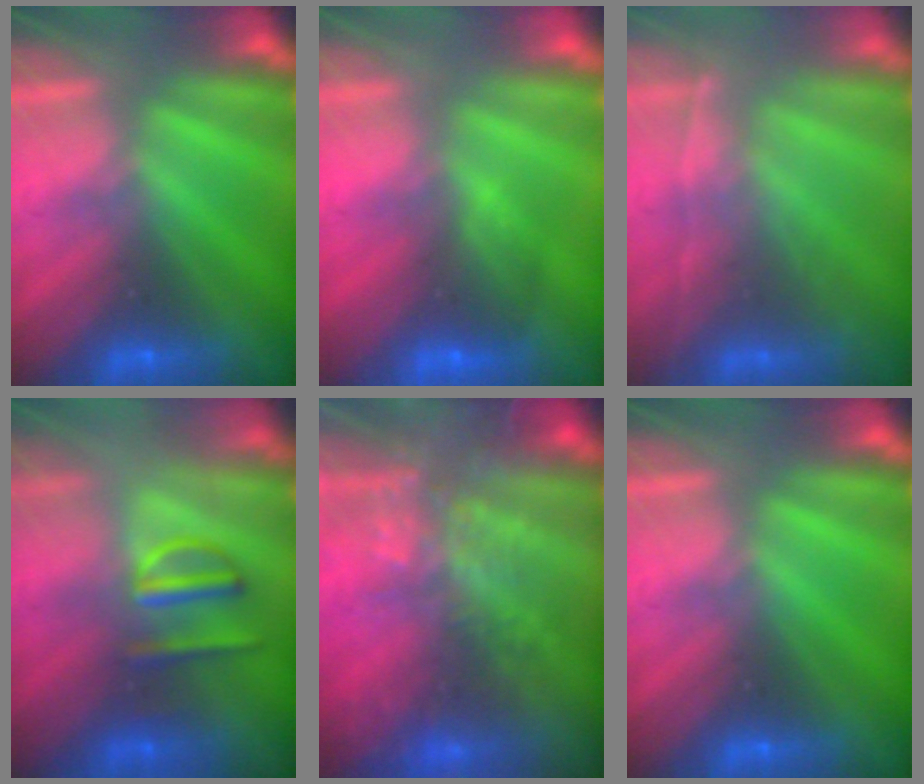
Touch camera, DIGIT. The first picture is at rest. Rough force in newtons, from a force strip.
{"total": 3.0}
{"total": 1.8}
{"total": 2.9}
{"total": 6.1}
{"total": 0.0}